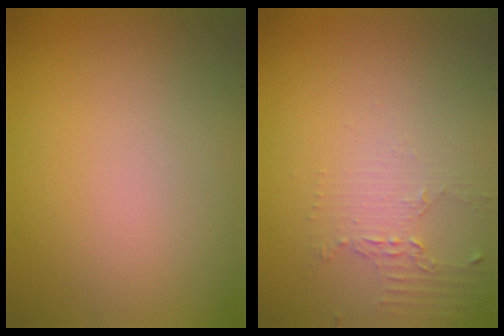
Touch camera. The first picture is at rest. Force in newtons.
{"total": 2.1, "press": 1.5, "slide": 1.4}